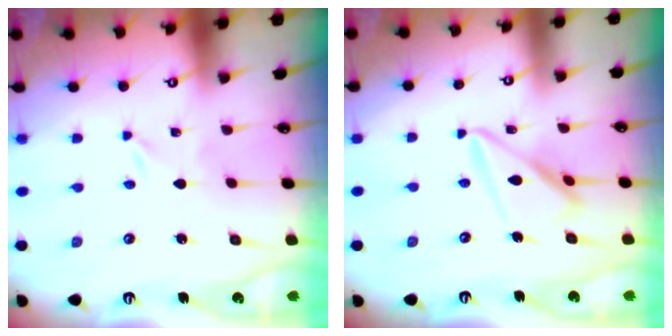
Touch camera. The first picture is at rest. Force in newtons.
{"total": 13.4, "press": 13.4, "slide": 1.3}